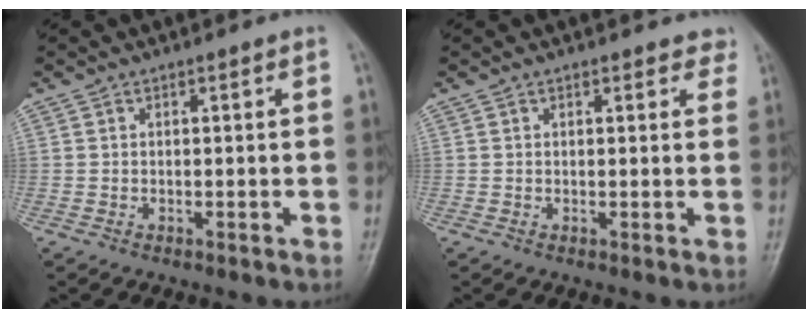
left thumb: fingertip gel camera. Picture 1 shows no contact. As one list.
[{"total": 2.3, "force": [1.8, 1.2, 0.6], "torque": [0.018, -0.005, 0.009]}]